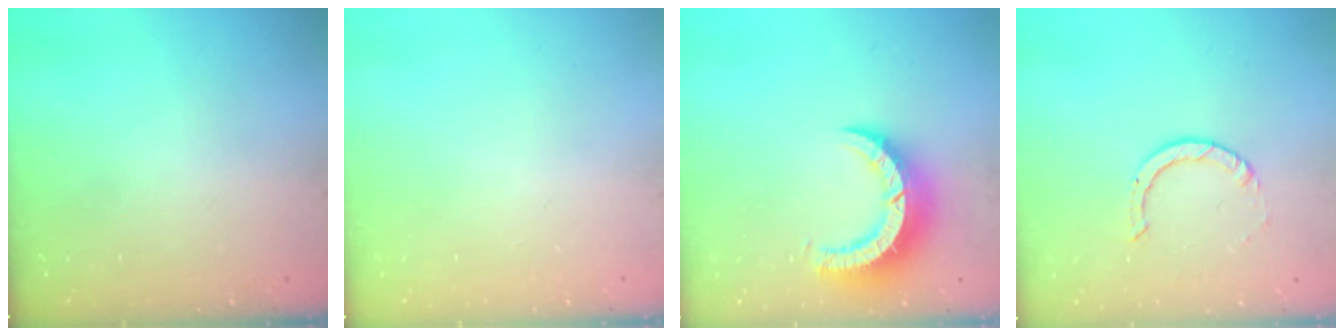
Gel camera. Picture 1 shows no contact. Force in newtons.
{"total": 0.0}
{"total": 10.3, "press": 10.2, "slide": 1.1}
{"total": 2.2, "press": 2.2, "slide": 0.2}